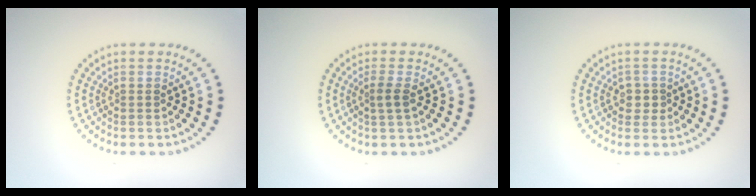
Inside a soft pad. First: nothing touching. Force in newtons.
{"total": 1.4, "press": 1.2, "slide": 0.8}
{"total": 1.4, "press": 1.2, "slide": 0.6}